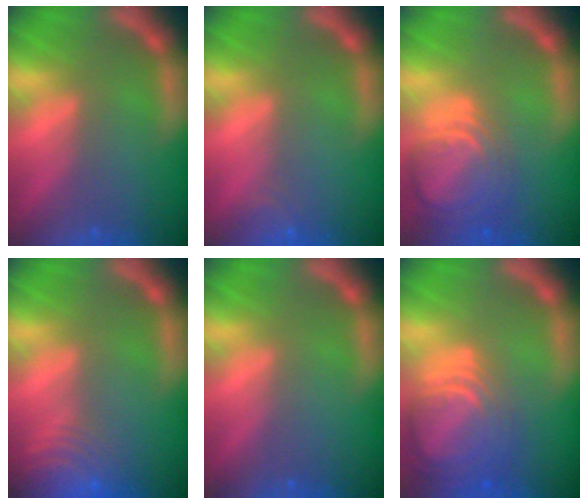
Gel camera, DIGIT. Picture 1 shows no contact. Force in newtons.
{"total": 1.4}
{"total": 7.0}
{"total": 8.5}
{"total": 0.0}
{"total": 9.0}